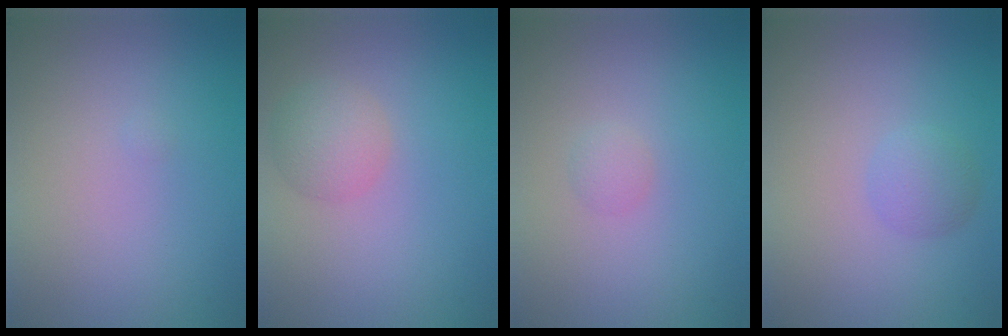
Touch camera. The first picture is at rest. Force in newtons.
{"total": 2.7, "press": 2.7, "slide": 0.2}
{"total": 0.9, "press": 0.9, "slide": 0.0}
{"total": 1.9, "press": 1.9, "slide": 0.0}